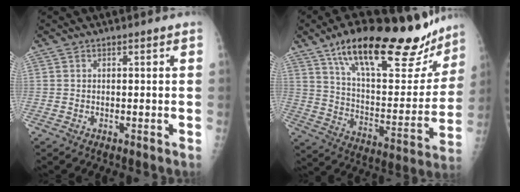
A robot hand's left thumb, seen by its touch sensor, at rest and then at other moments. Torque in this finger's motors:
{"motor_torque": [0.86, 0.87, 1.35, -1.42, 0.14]}